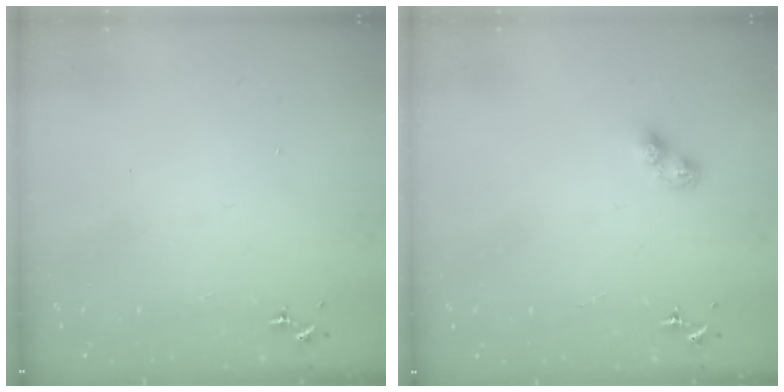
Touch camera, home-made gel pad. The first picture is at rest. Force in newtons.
{"total": 4.2, "press": 4.2, "slide": 0.5}